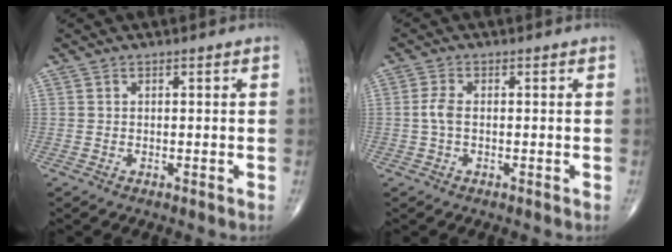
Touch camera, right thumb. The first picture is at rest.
{"total": 2.6, "force": [-0.2, 1.3, 2.3], "torque": [-0.054, 0.004, -0.008]}